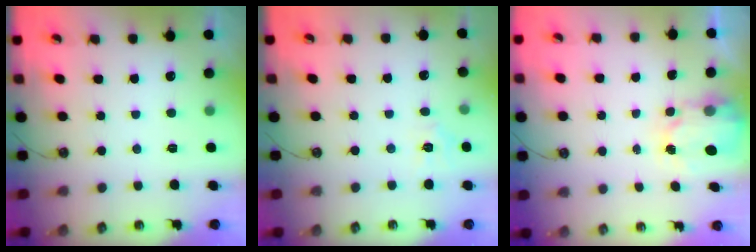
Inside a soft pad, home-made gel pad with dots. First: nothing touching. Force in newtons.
{"total": 3.9, "press": 3.9, "slide": 0.4}
{"total": 4.1, "press": 4.1, "slide": 0.1}